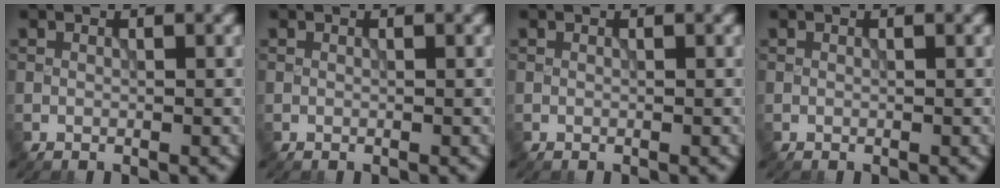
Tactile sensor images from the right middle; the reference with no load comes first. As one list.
[{"total": 0.0}, {"total": 0.0}, {"total": 0.0}]